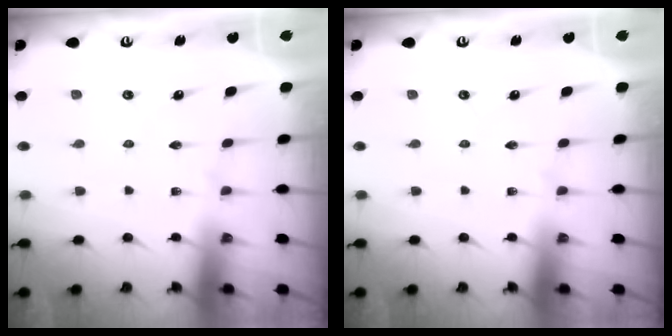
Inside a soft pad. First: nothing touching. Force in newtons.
{"total": 0.0}